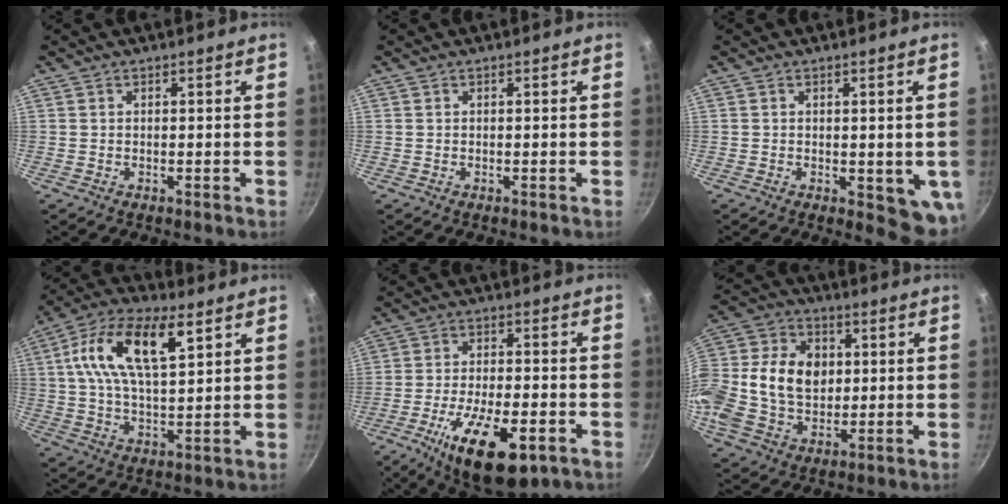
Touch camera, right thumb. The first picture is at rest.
{"total": 0.0}
{"total": 6.7, "force": [-0.8, 2.9, 6.0], "torque": [-0.056, -0.007, -0.005]}
{"total": 15.5, "force": [5.8, 6.1, 13.1], "torque": [-0.239, -0.001, 0.099]}
{"total": 16.8, "force": [-7.3, 6.7, 13.5], "torque": [-0.217, 0.014, -0.116]}
{"total": 23.8, "force": [1.8, 17.9, 15.6], "torque": [-0.316, 0.035, 0.028]}